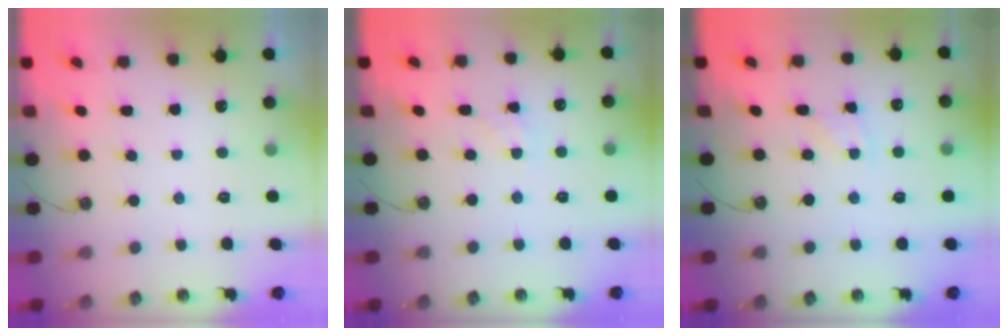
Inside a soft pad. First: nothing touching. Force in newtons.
{"total": 1.6, "press": 1.6, "slide": 0.2}
{"total": 1.9, "press": 1.9, "slide": 0.4}